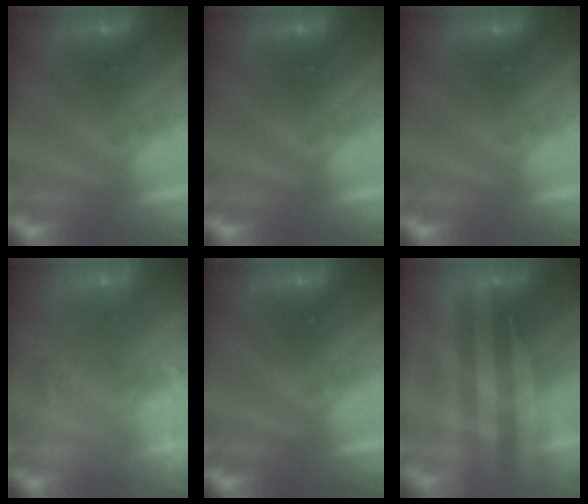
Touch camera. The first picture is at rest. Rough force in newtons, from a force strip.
{"total": 0.0}
{"total": 0.0}
{"total": 9.6}
{"total": 0.0}
{"total": 2.0}